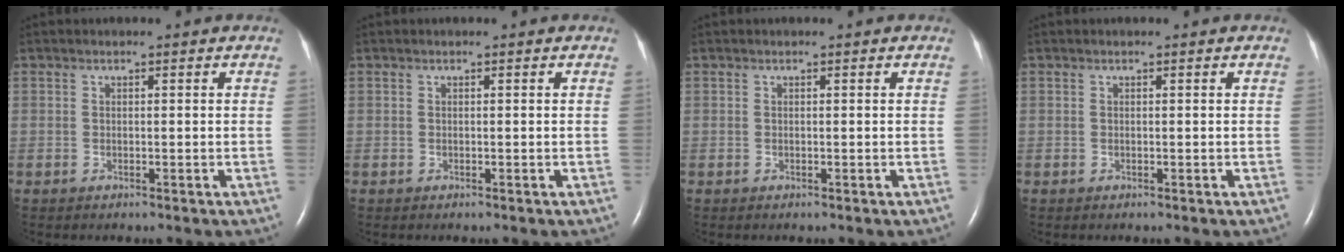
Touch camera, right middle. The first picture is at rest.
{"total": 0.0}
{"total": 0.0}
{"total": 0.0}